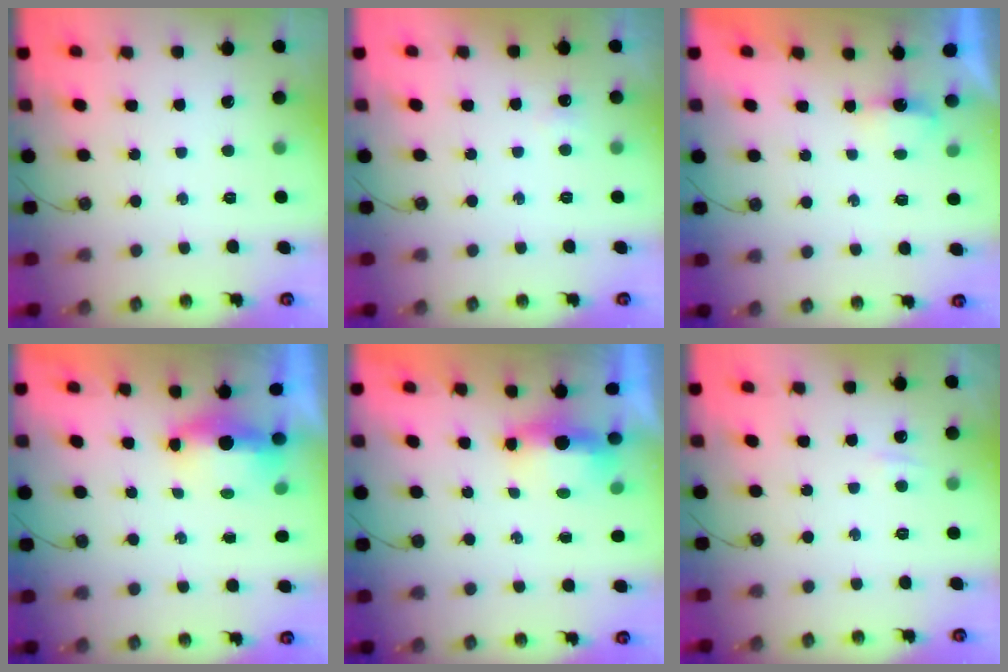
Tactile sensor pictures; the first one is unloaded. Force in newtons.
{"total": 2.7, "press": 2.7, "slide": 0.6}
{"total": 2.9, "press": 2.8, "slide": 0.6}
{"total": 7.1, "press": 5.6, "slide": 4.5}
{"total": 5.1, "press": 5.0, "slide": 1.1}
{"total": 3.6, "press": 3.6, "slide": 0.5}